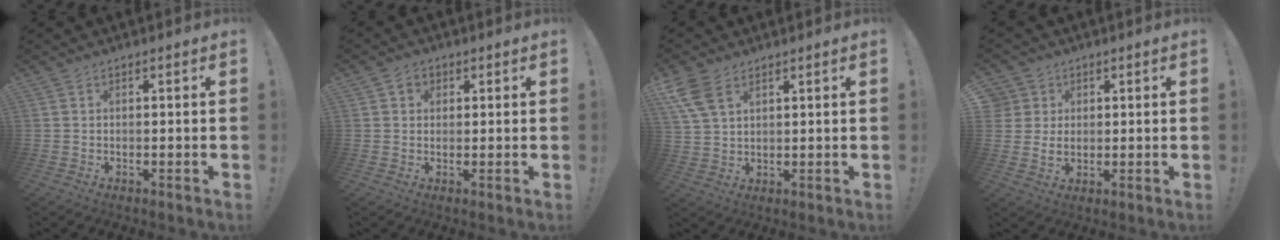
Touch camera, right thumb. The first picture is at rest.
{"total": 2.7, "force": [0.9, 2.4, 0.9], "torque": [-0.014, 0.001, 0.016]}
{"total": 8.5, "force": [4.6, 4.9, 5.2], "torque": [-0.098, -0.011, 0.090]}
{"total": 4.8, "force": [1.8, 4.3, 0.9], "torque": [-0.018, -0.008, 0.033]}